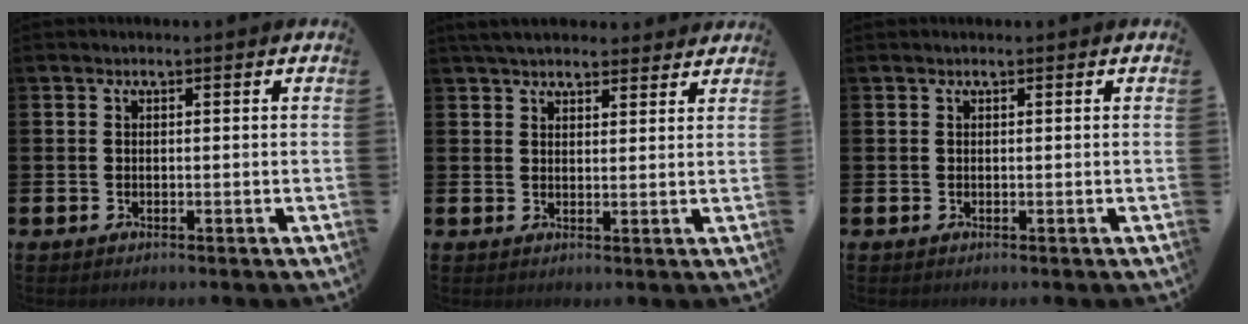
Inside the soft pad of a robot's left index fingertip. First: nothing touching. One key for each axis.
{"total": 4.5, "fx": 4.2, "fy": 1.3, "fz": 1.0, "tx": -0.025, "ty": -0.014, "tz": 0.078}
{"total": 0.0}